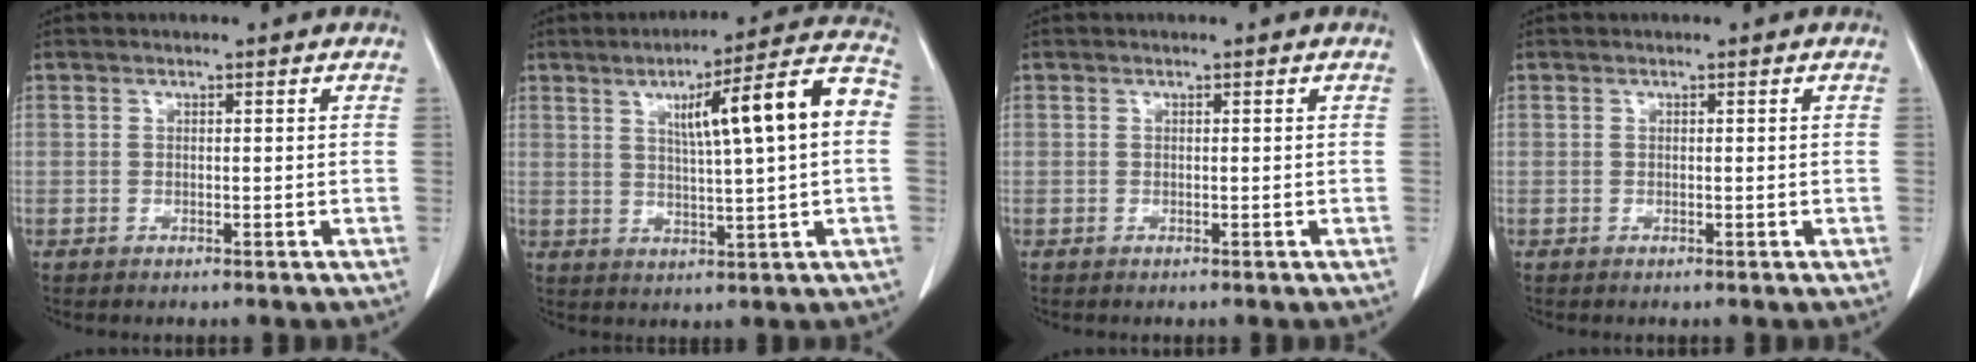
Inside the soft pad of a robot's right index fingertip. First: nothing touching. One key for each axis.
{"total": 13.3, "fx": 2.4, "fy": 0.6, "fz": 13.1, "tx": -0.189, "ty": 0.026, "tz": 0.035}
{"total": 0.0}
{"total": 0.0}